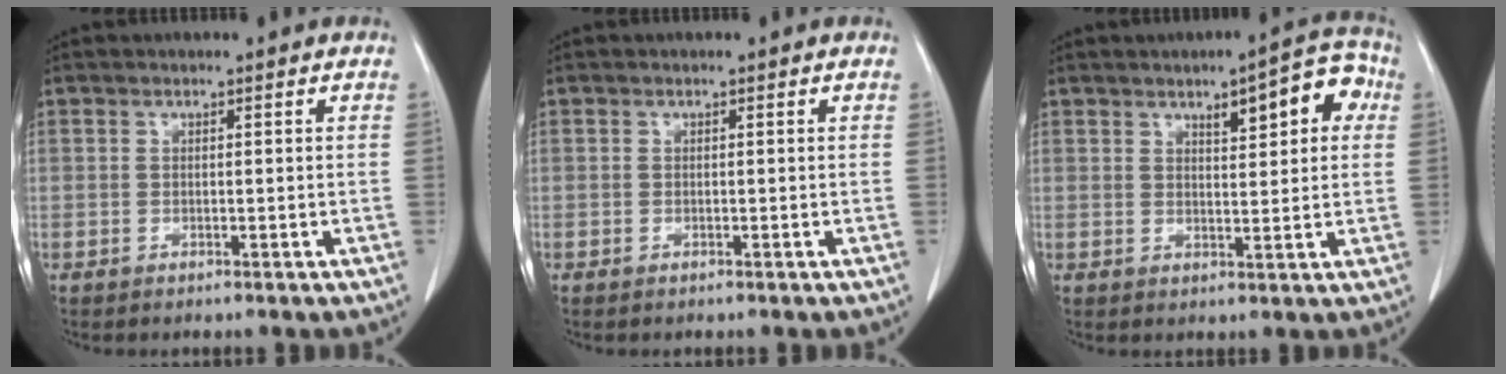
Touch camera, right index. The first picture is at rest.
{"total": 0.0}
{"total": 9.3, "force": [3.6, 3.1, 8.0], "torque": [-0.103, 0.024, 0.050]}